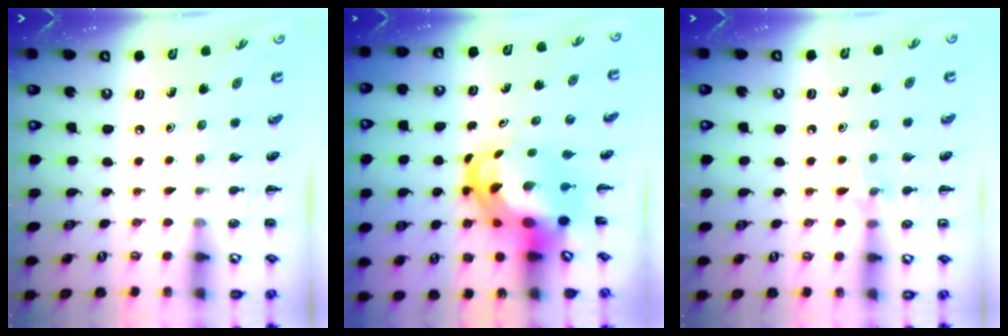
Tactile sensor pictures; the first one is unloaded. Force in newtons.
{"total": 7.6, "press": 7.4, "slide": 1.9}
{"total": 6.2, "press": 6.1, "slide": 1.3}